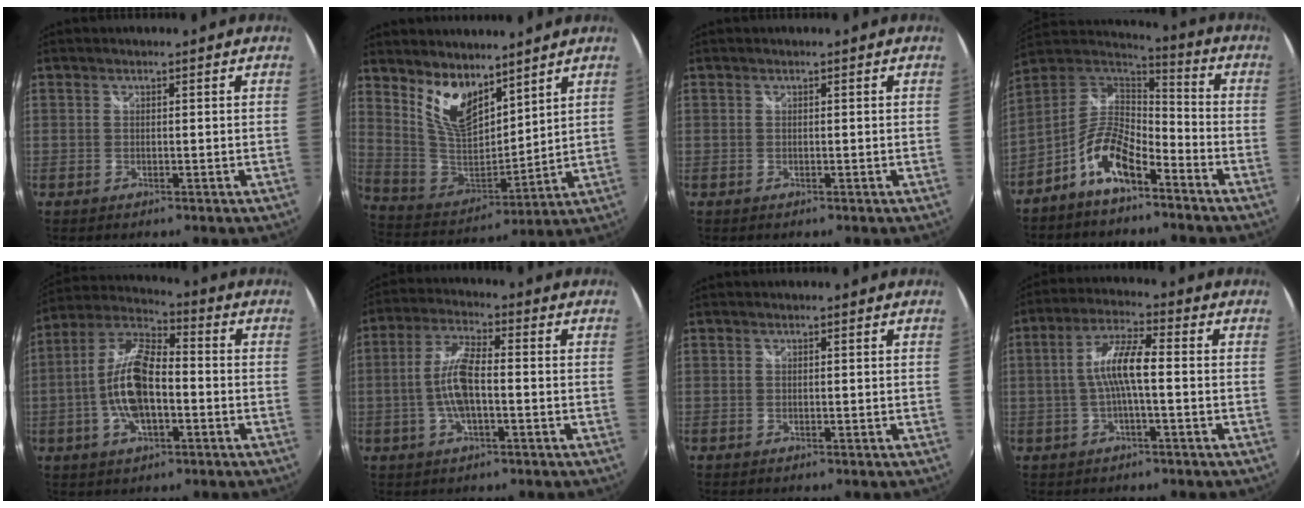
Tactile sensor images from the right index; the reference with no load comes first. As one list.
[{"total": 12.4, "force": [8.4, 5.6, 7.3], "torque": [-0.139, -0.008, 0.172]}, {"total": 0.0}, {"total": 11.7, "force": [-6.8, 4.8, 8.2], "torque": [-0.177, 0.014, -0.130]}, {"total": 13.0, "force": [-2.7, 5.5, 11.4], "torque": [-0.237, 0.008, -0.052]}, {"total": 8.3, "force": [-1.5, 2.6, 7.8], "torque": [-0.159, 0.006, -0.030]}, {"total": 0.0}, {"total": 7.5, "force": [-0.9, 1.2, 7.4], "torque": [-0.152, 0.012, -0.016]}]